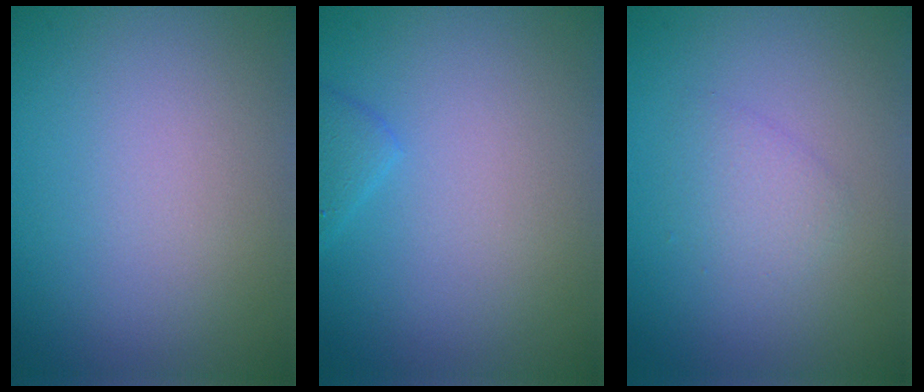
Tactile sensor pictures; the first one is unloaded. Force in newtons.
{"total": 1.2, "press": 1.2, "slide": 0.2}
{"total": 1.6, "press": 1.6, "slide": 0.1}